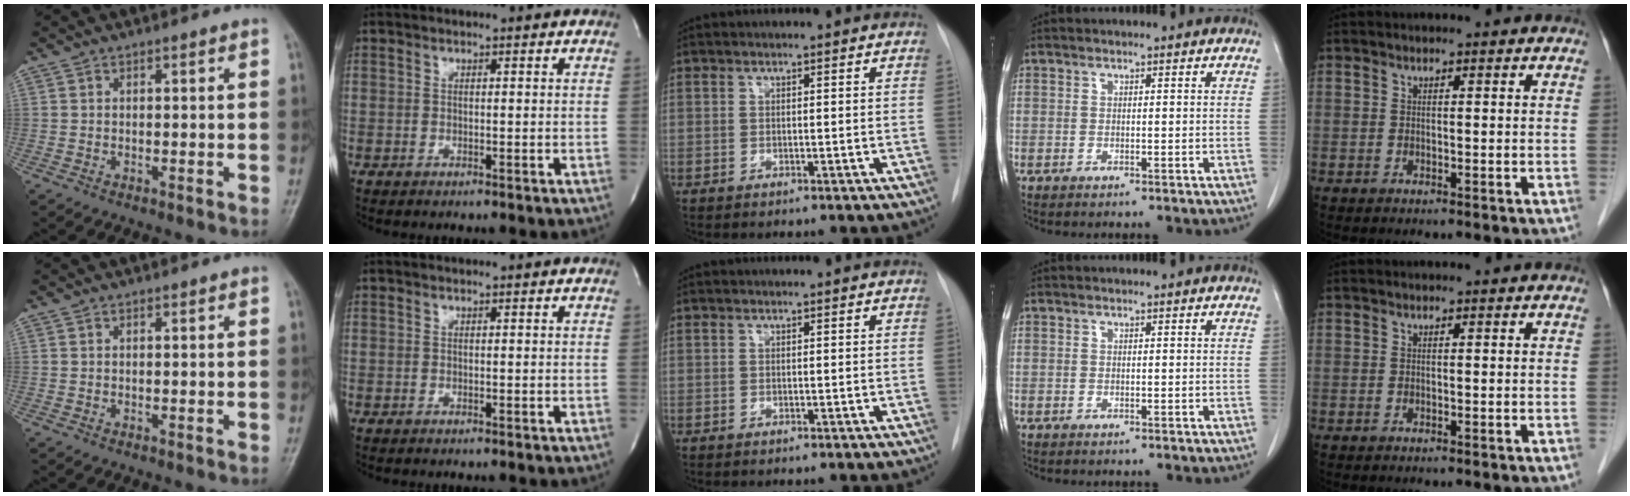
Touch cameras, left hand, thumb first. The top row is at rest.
{}